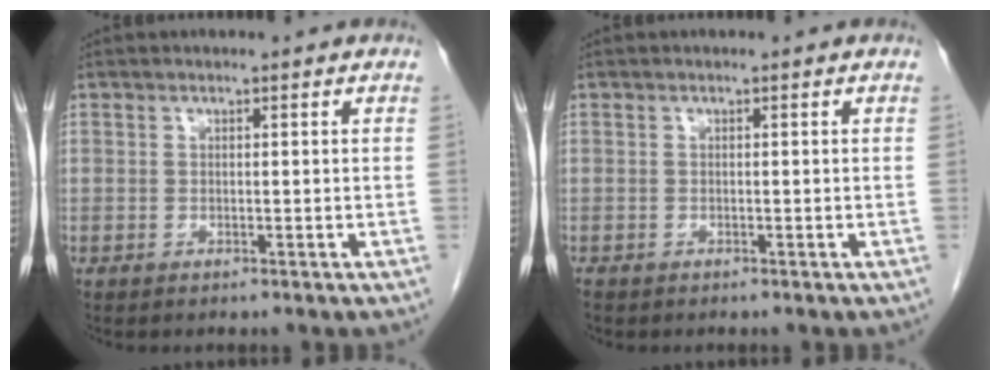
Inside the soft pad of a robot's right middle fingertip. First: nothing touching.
{"total": 0.9, "force": [-0.6, 0.5, 0.3], "torque": [-0.012, -0.001, -0.012]}